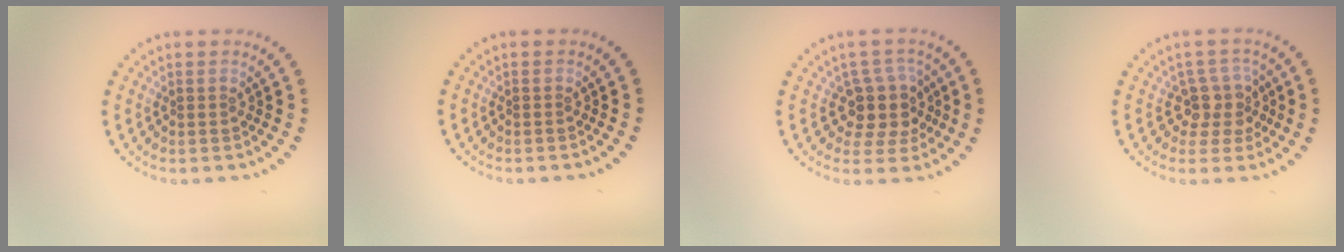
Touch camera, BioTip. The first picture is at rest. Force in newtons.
{"total": 0.0}
{"total": 3.7, "press": 3.0, "slide": 2.2}
{"total": 3.0, "press": 2.4, "slide": 1.8}